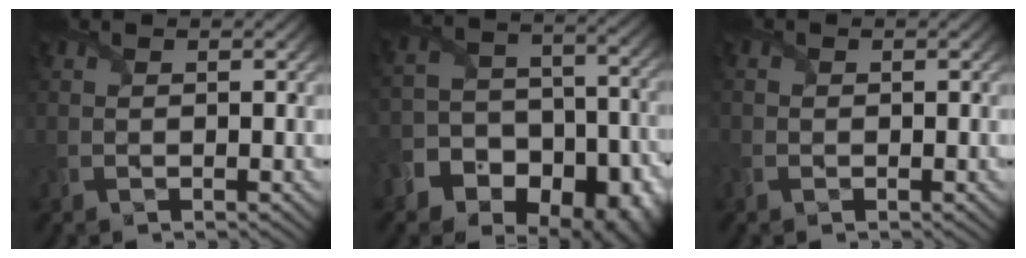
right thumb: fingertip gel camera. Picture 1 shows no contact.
{"total": 15.2, "force": [-9.2, 10.3, 6.4], "torque": [-0.130, -0.044, -0.146]}
{"total": 0.8, "force": [-0.6, 0.6, 0.1], "torque": [-0.004, -0.004, -0.012]}